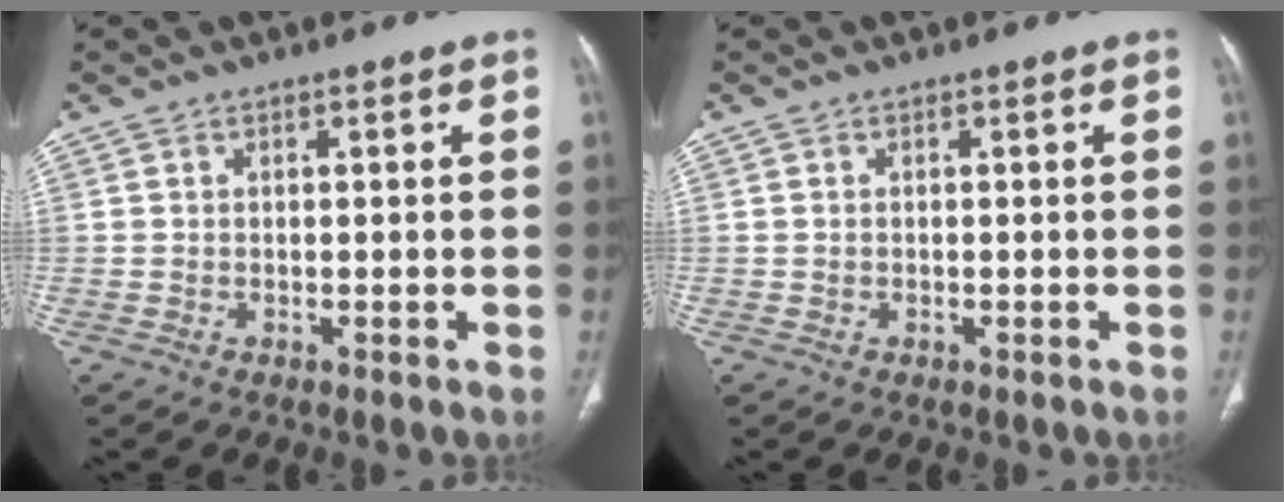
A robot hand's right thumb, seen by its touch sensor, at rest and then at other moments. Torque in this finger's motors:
{"motor_torque": [0.06, -0.15, 0.20, -0.57, -0.01]}